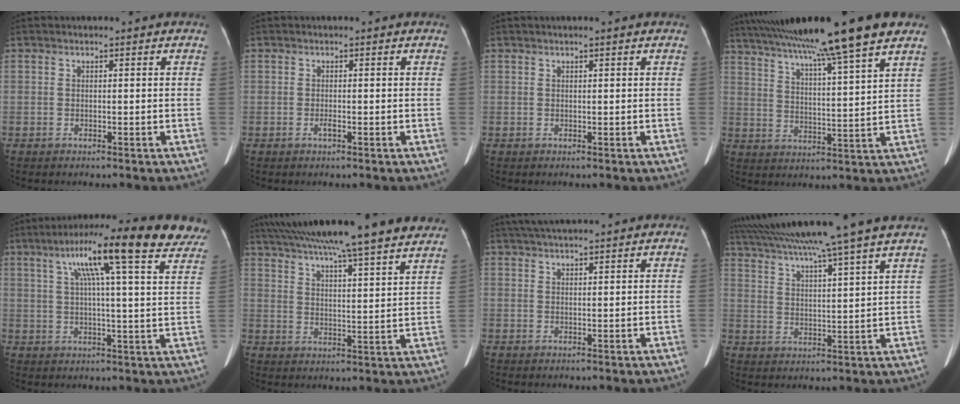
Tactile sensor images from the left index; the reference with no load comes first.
{"total": 0.6, "force": [-0.3, 0.0, 0.5], "torque": [-0.012, -0.001, -0.004]}
{"total": 0.9, "force": [0.7, -0.2, 0.6], "torque": [-0.013, 0.008, 0.016]}
{"total": 19.8, "force": [15.8, -1.3, 11.9], "torque": [-0.207, 0.012, 0.241]}
{"total": 20.4, "force": [13.4, 1.9, 15.3], "torque": [-0.238, 0.043, 0.170]}
{"total": 27.6, "force": [23.8, 0.8, 13.9], "torque": [-0.232, -0.003, 0.322]}
{"total": 8.8, "force": [7.6, 0.3, 4.4], "torque": [-0.070, 0.041, 0.111]}
{"total": 19.3, "force": [16.2, -2.1, 10.3], "torque": [-0.181, 0.006, 0.241]}